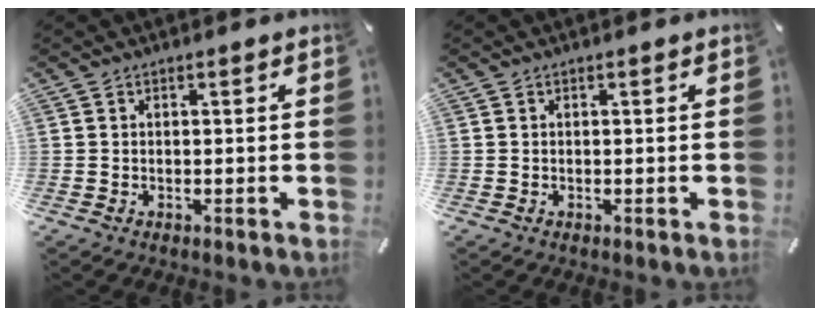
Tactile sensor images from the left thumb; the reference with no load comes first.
{"total": 0.0}